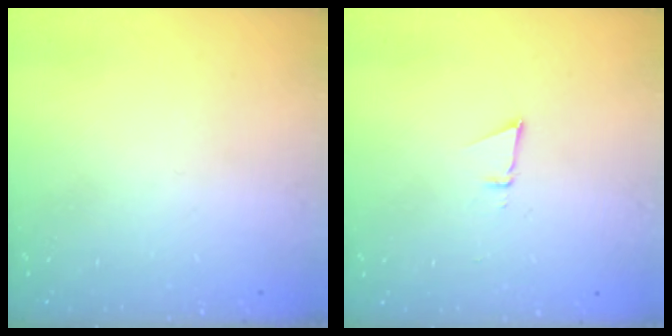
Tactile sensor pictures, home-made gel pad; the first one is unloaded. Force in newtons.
{"total": 3.0, "press": 2.9, "slide": 0.8}